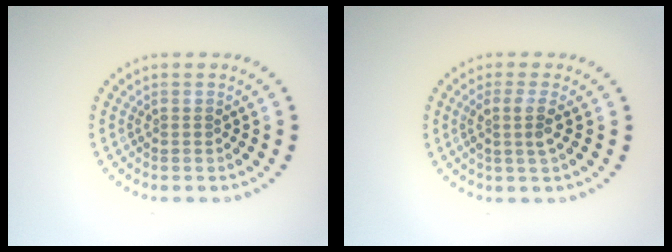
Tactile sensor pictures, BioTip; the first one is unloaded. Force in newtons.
{"total": 2.2, "press": 1.8, "slide": 1.2}